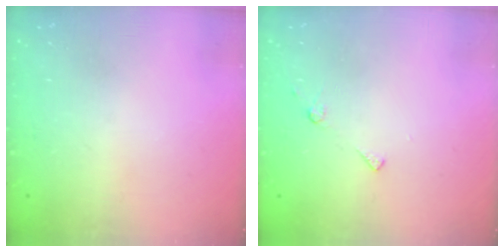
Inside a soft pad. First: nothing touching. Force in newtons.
{"total": 5.4, "press": 5.3, "slide": 0.7}